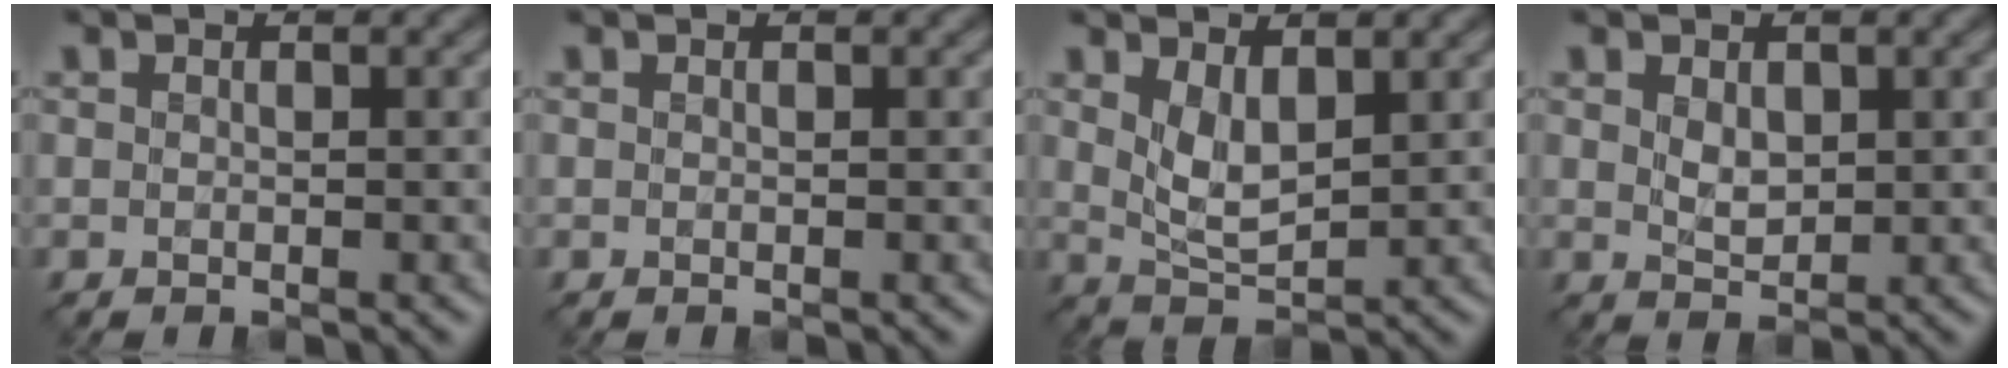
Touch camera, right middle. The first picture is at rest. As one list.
[{"total": 0.0}, {"total": 2.9, "force": [1.4, 1.2, 2.2], "torque": [-0.050, -0.004, 0.033]}, {"total": 1.7, "force": [0.6, 1.2, 1.1], "torque": [-0.020, 0.001, 0.015]}]